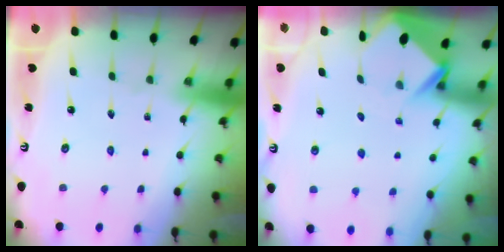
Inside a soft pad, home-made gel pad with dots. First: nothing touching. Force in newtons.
{"total": 3.9, "press": 3.9, "slide": 0.2}